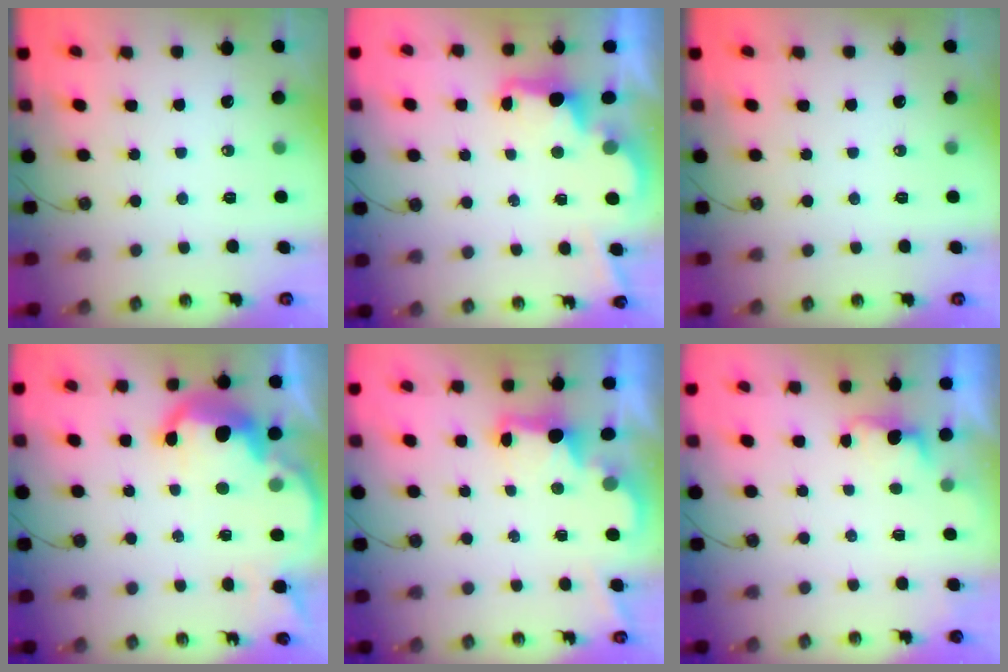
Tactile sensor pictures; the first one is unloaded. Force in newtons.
{"total": 2.5, "press": 2.4, "slide": 0.8}
{"total": 0.0}
{"total": 10.3, "press": 10.3, "slide": 0.9}
{"total": 2.5, "press": 2.3, "slide": 0.8}
{"total": 1.2, "press": 0.9, "slide": 0.7}